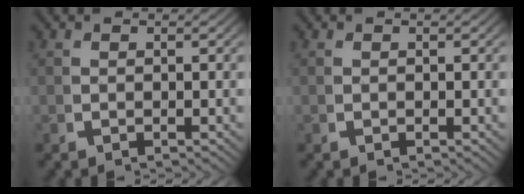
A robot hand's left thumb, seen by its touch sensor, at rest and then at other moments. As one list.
[{"total": 0.0}]